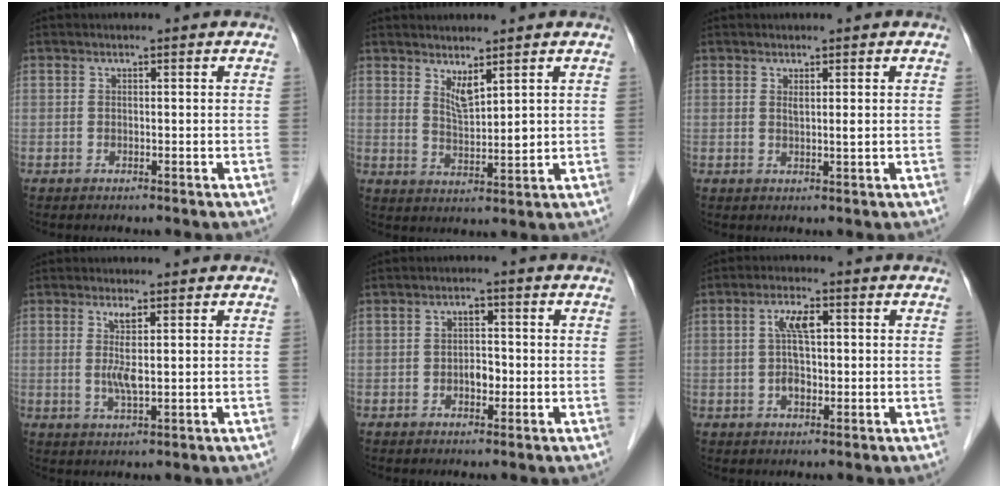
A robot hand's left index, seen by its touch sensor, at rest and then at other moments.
{"total": 3.8, "force": [2.5, 0.5, 2.8], "torque": [-0.057, -0.017, 0.053]}
{"total": 1.3, "force": [0.4, 0.0, 1.2], "torque": [-0.023, -0.003, 0.009]}
{"total": 3.7, "force": [0.7, 0.2, 3.6], "torque": [-0.072, -0.005, 0.016]}
{"total": 2.7, "force": [-0.7, 1.7, 2.0], "torque": [-0.029, 0.008, -0.010]}
{"total": 4.6, "force": [0.6, 1.9, 4.1], "torque": [-0.085, 0.012, 0.011]}